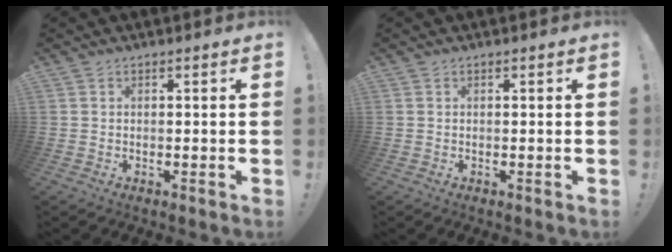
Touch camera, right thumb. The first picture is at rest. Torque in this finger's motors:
{"motor_torque": [0.00, 0.00, 0.00, 0.00, 0.00]}